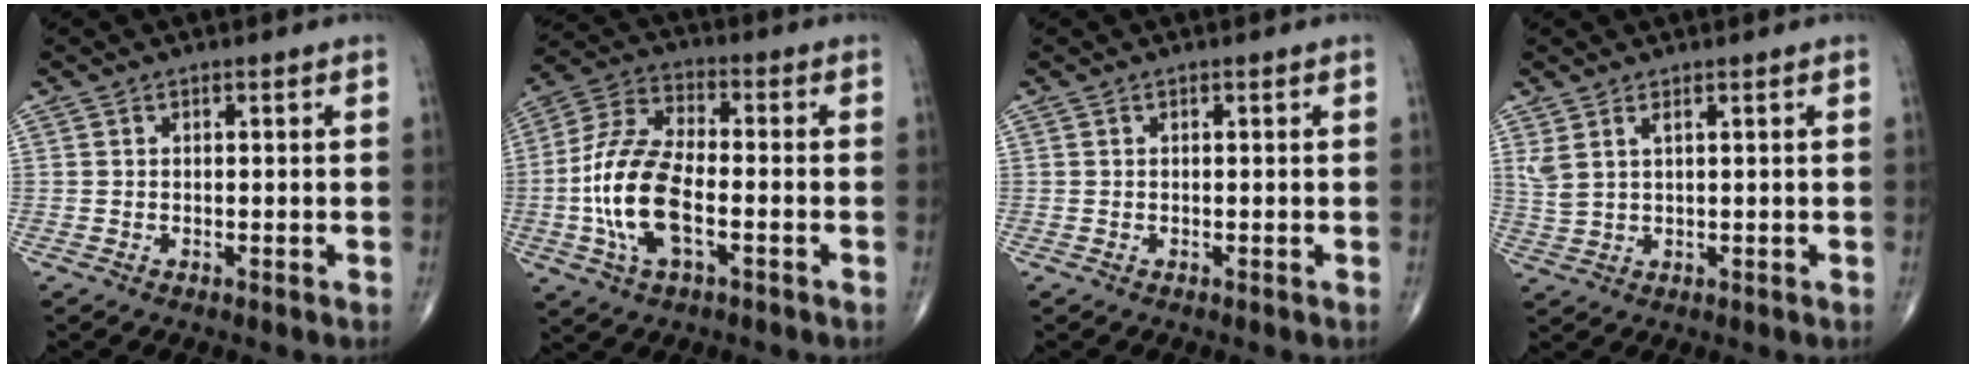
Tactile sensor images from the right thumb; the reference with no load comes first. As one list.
[{"total": 14.6, "force": [-3.3, 6.8, 12.4], "torque": [-0.265, 0.024, -0.064]}, {"total": 0.0}, {"total": 3.5, "force": [1.8, 1.2, 2.8], "torque": [-0.070, -0.002, 0.045]}]